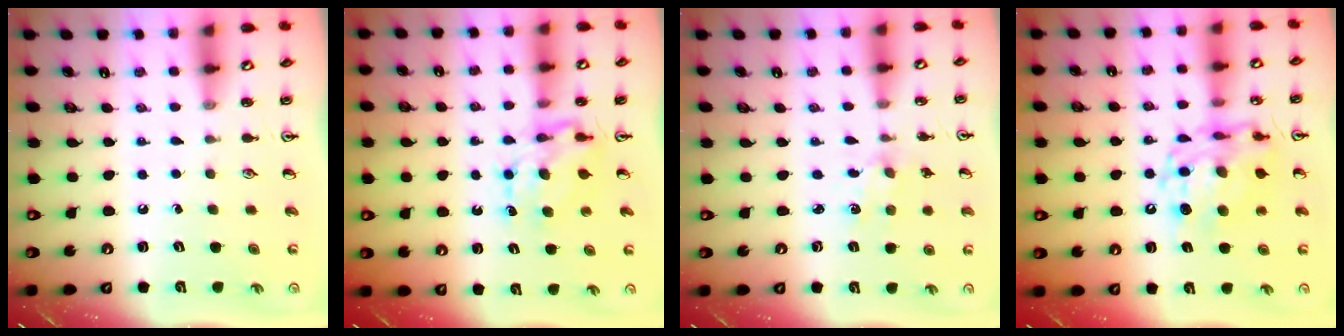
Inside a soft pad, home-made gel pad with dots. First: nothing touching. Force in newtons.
{"total": 6.9, "press": 6.9, "slide": 0.6}
{"total": 1.8, "press": 1.8, "slide": 0.3}
{"total": 12.4, "press": 12.4, "slide": 1.2}